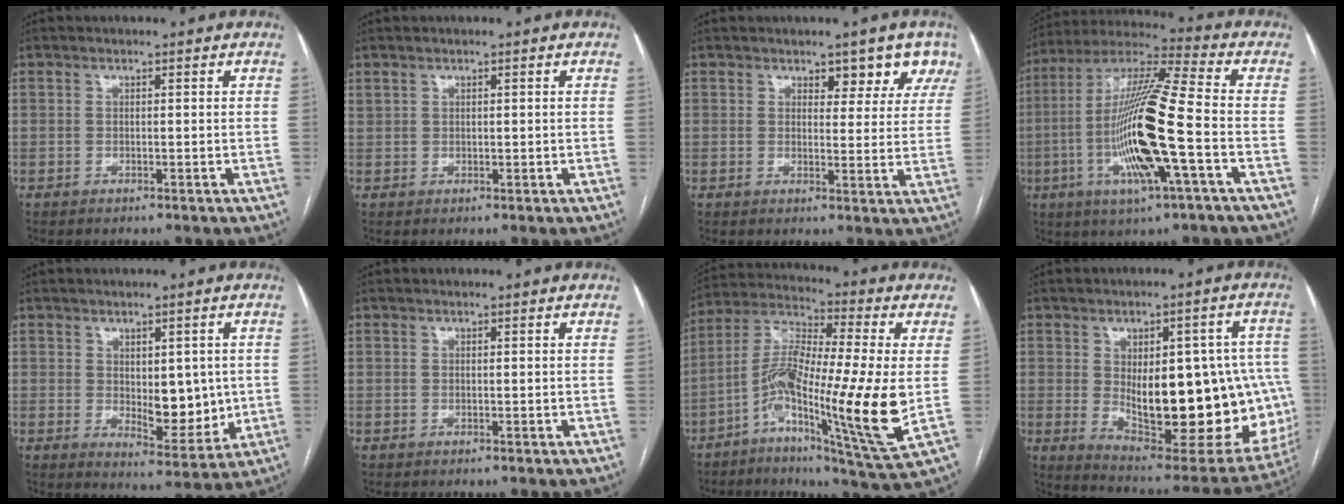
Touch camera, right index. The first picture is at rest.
{"total": 1.3, "force": [1.0, 0.7, 0.3], "torque": [0.002, 0.006, 0.023]}
{"total": 5.1, "force": [3.7, 2.7, 2.2], "torque": [-0.005, -0.002, 0.037]}
{"total": 18.3, "force": [-3.9, 0.7, 17.8], "torque": [-0.352, -0.008, -0.077]}
{"total": 7.7, "force": [0.4, 3.8, 6.6], "torque": [-0.081, -0.004, 0.023]}
{"total": 0.0}
{"total": 18.4, "force": [-3.1, 1.5, 18.1], "torque": [-0.352, -0.005, -0.062]}
{"total": 24.9, "force": [-1.4, 10.2, 22.7], "torque": [-0.264, 0.007, 0.013]}